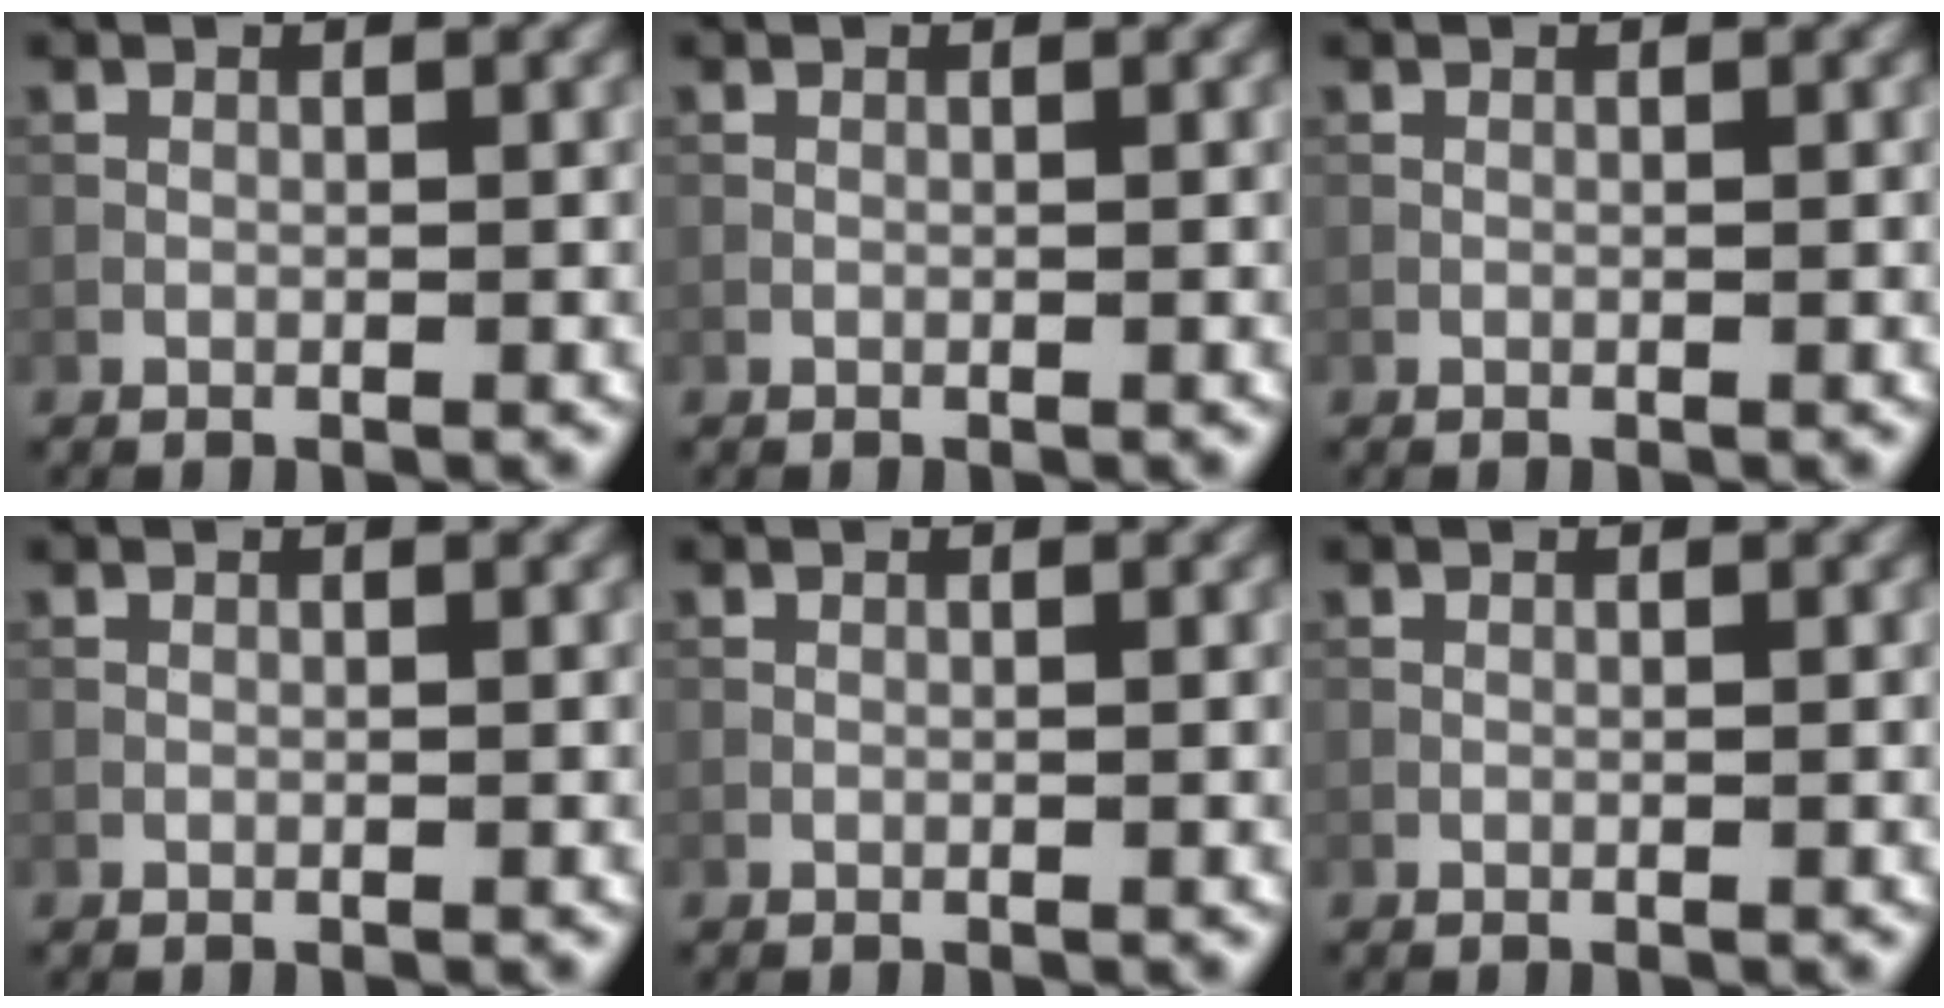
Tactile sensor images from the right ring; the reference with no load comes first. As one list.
[{"total": 0.0}, {"total": 0.0}, {"total": 0.0}, {"total": 0.0}, {"total": 0.0}]